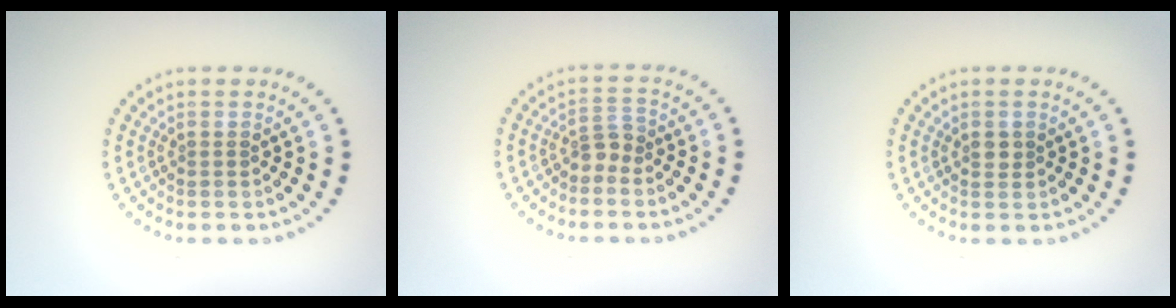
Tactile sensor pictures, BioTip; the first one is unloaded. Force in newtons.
{"total": 1.9, "press": 1.3, "slide": 1.3}
{"total": 1.0, "press": 1.0, "slide": 0.4}